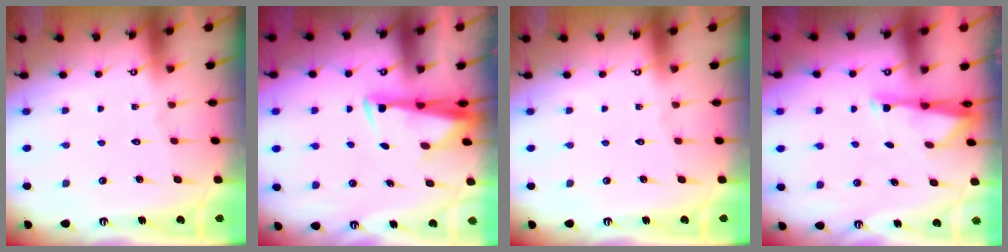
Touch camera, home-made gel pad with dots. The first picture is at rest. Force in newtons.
{"total": 3.2, "press": 3.0, "slide": 1.0}
{"total": 0.0}
{"total": 3.0, "press": 2.9, "slide": 0.6}